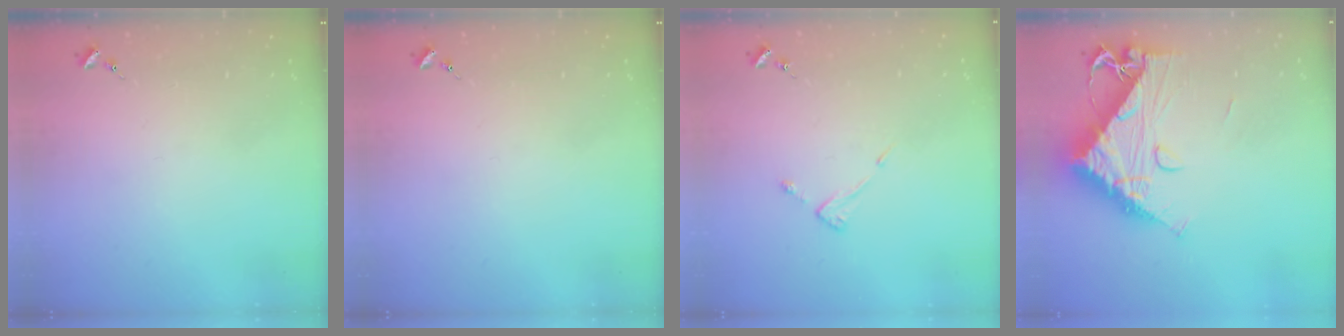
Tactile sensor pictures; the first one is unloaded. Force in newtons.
{"total": 0.0}
{"total": 3.6, "press": 3.6, "slide": 0.4}
{"total": 15.5, "press": 15.5, "slide": 1.5}